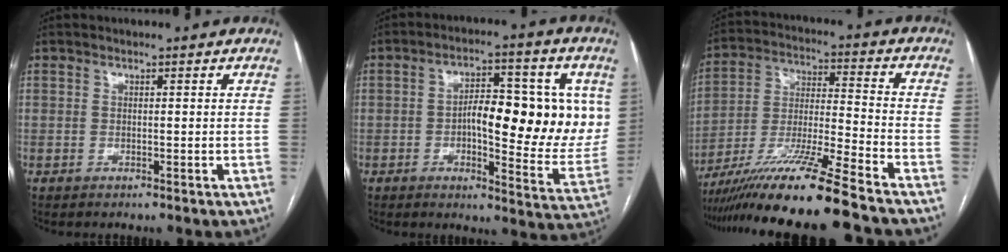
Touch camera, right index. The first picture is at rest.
{"total": 16.9, "force": [1.3, 5.6, 15.8], "torque": [-0.204, 0.015, 0.022]}
{"total": 17.4, "force": [-13.9, -1.5, 10.4], "torque": [-0.207, -0.025, -0.249]}